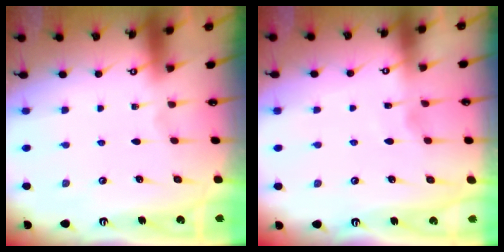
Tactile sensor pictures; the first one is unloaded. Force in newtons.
{"total": 2.1, "press": 2.1, "slide": 0.2}